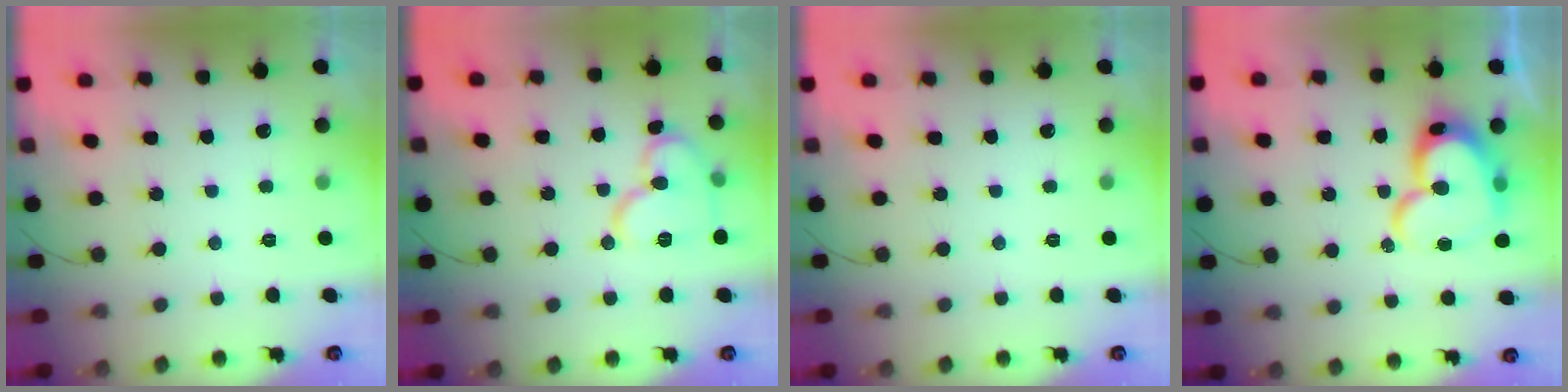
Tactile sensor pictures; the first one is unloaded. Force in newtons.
{"total": 12.0, "press": 11.9, "slide": 0.9}
{"total": 0.0}
{"total": 18.6, "press": 18.6, "slide": 1.4}